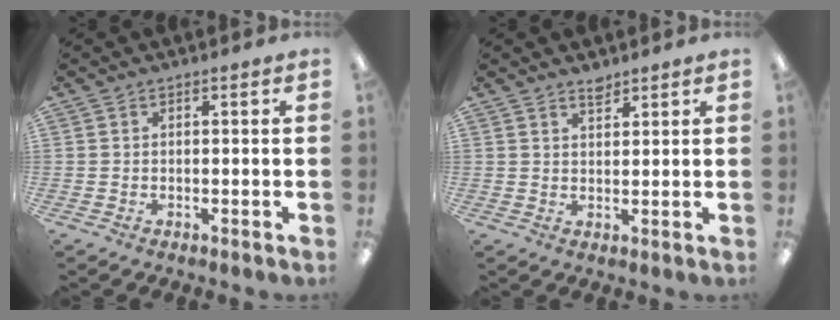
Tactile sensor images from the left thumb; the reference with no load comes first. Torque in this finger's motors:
{"motor_torque": [-0.11, 0.13, -0.44, 0.04, 0.04]}